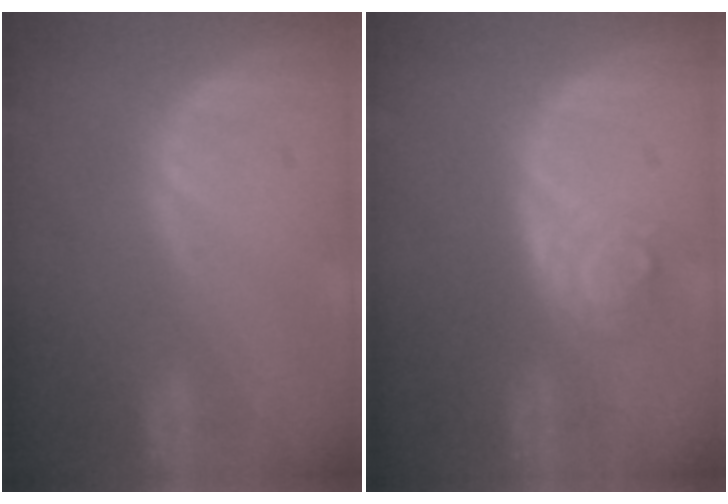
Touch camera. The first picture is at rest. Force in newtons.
{"total": 3.9, "press": 3.7, "slide": 1.1}